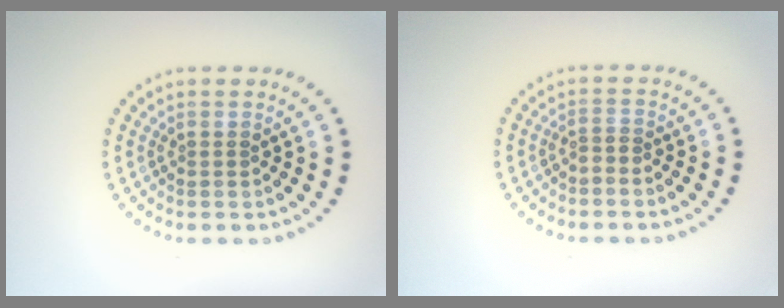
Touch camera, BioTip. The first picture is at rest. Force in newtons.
{"total": 0.7, "press": 0.3, "slide": 0.6}